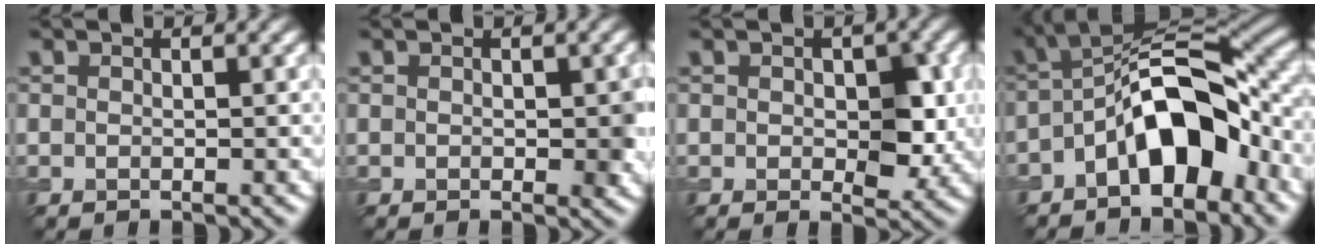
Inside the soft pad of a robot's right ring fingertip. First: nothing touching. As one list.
[{"total": 1.9, "force": [0.0, 0.9, 1.7], "torque": [-0.017, -0.002, 0.001]}, {"total": 4.1, "force": [0.1, 2.3, 3.4], "torque": [-0.051, -0.005, 0.007]}, {"total": 9.0, "force": [-3.1, 4.0, 7.5], "torque": [-0.118, 0.023, -0.064]}]